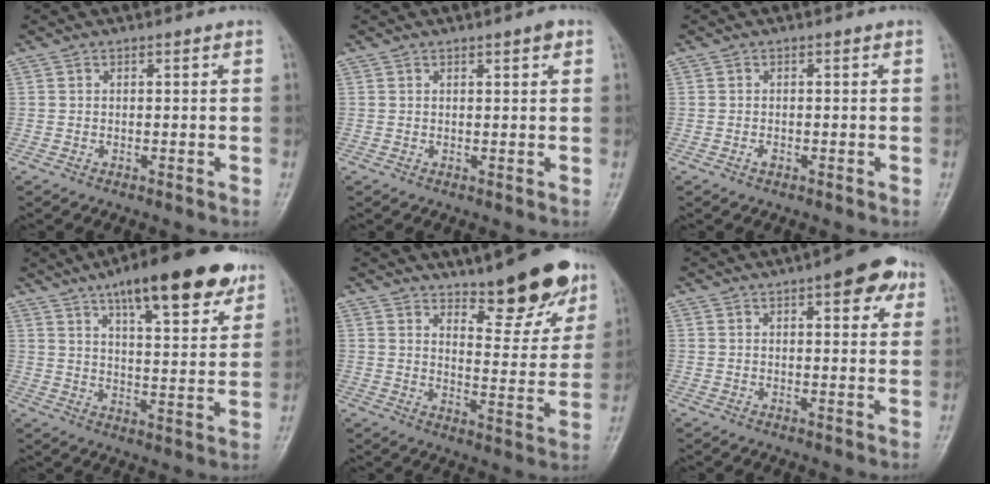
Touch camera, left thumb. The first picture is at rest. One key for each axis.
{"total": 1.7, "fx": 1.0, "fy": 0.4, "fz": 1.3, "tx": -0.017, "ty": -0.003, "tz": 0.014}
{"total": 0.7, "fx": -0.3, "fy": 0.4, "fz": 0.5, "tx": -0.008, "ty": 0.003, "tz": -0.005}
{"total": 19.4, "fx": 12.2, "fy": 5.7, "fz": 14.0, "tx": -0.172, "ty": -0.042, "tz": 0.182}
{"total": 14.4, "fx": 10.5, "fy": 4.4, "fz": 8.8, "tx": -0.076, "ty": -0.068, "tz": 0.157}
{"total": 8.8, "fx": 4.5, "fy": 3.3, "fz": 6.8, "tx": -0.060, "ty": -0.011, "tz": 0.051}